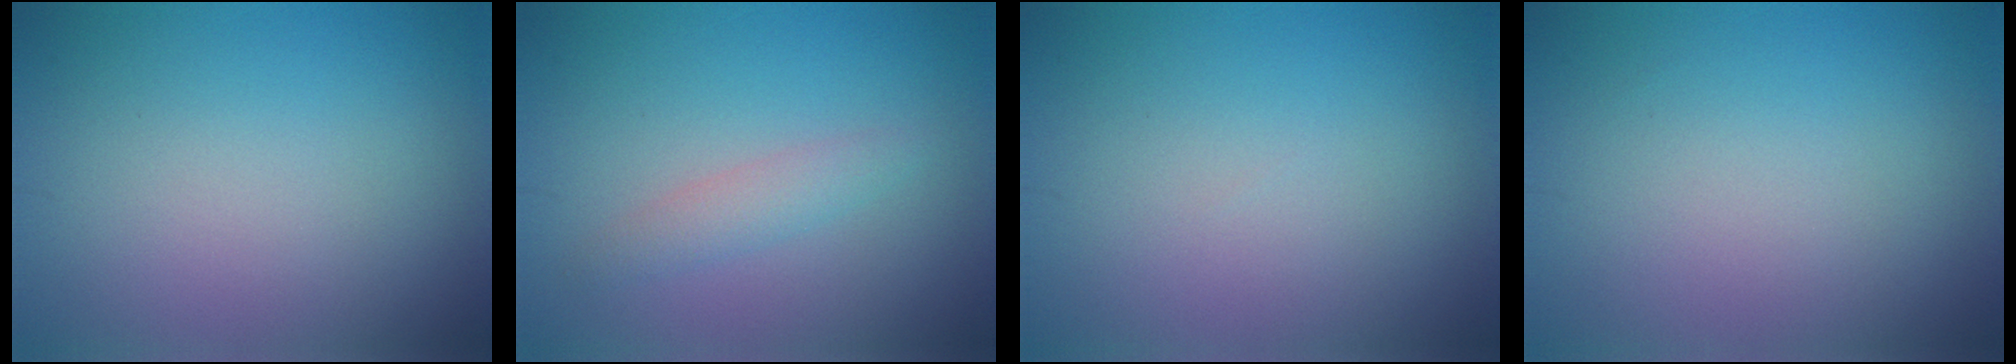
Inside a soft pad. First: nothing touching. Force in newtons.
{"total": 1.7, "press": 1.7, "slide": 0.1}
{"total": 0.0}
{"total": 0.0}